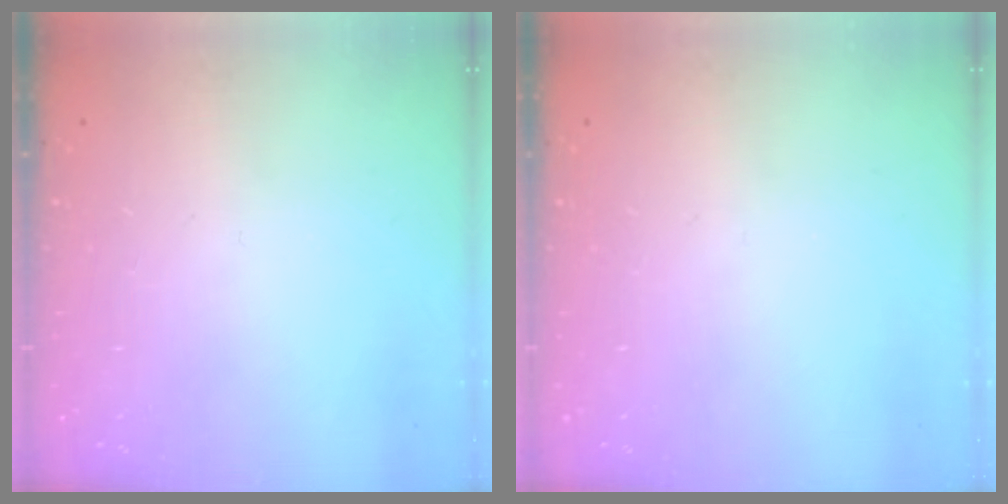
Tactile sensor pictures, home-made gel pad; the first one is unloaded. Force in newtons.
{"total": 0.0}